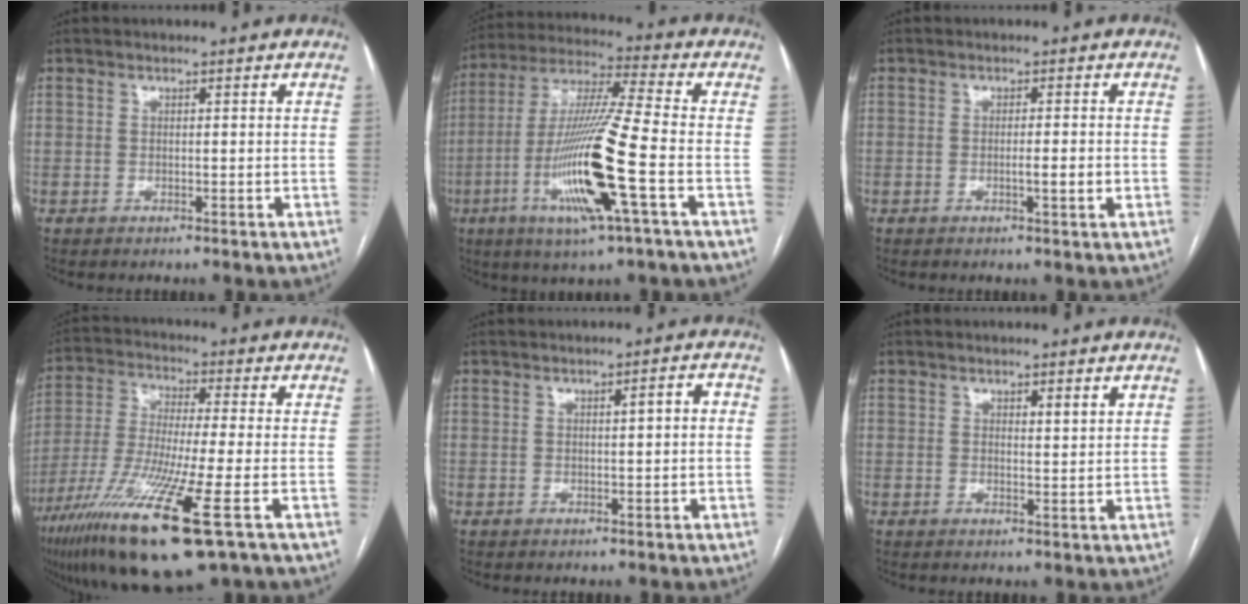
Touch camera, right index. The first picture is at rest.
{"total": 17.0, "force": [-5.2, -0.1, 16.2], "torque": [-0.330, -0.016, -0.103]}
{"total": 2.5, "force": [-0.5, 0.0, 2.5], "torque": [-0.040, -0.003, -0.008]}
{"total": 18.1, "force": [-9.1, 0.9, 15.6], "torque": [-0.312, -0.053, -0.168]}
{"total": 2.2, "force": [0.2, 0.4, 2.2], "torque": [-0.032, 0.005, 0.003]}
{"total": 2.0, "force": [1.2, 0.3, 1.6], "torque": [-0.031, -0.002, 0.018]}